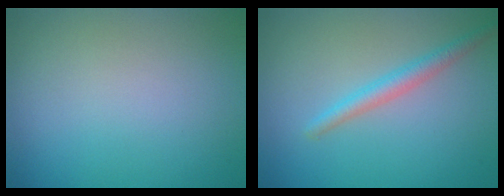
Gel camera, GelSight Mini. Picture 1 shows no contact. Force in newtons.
{"total": 2.2, "press": 2.2, "slide": 0.0}